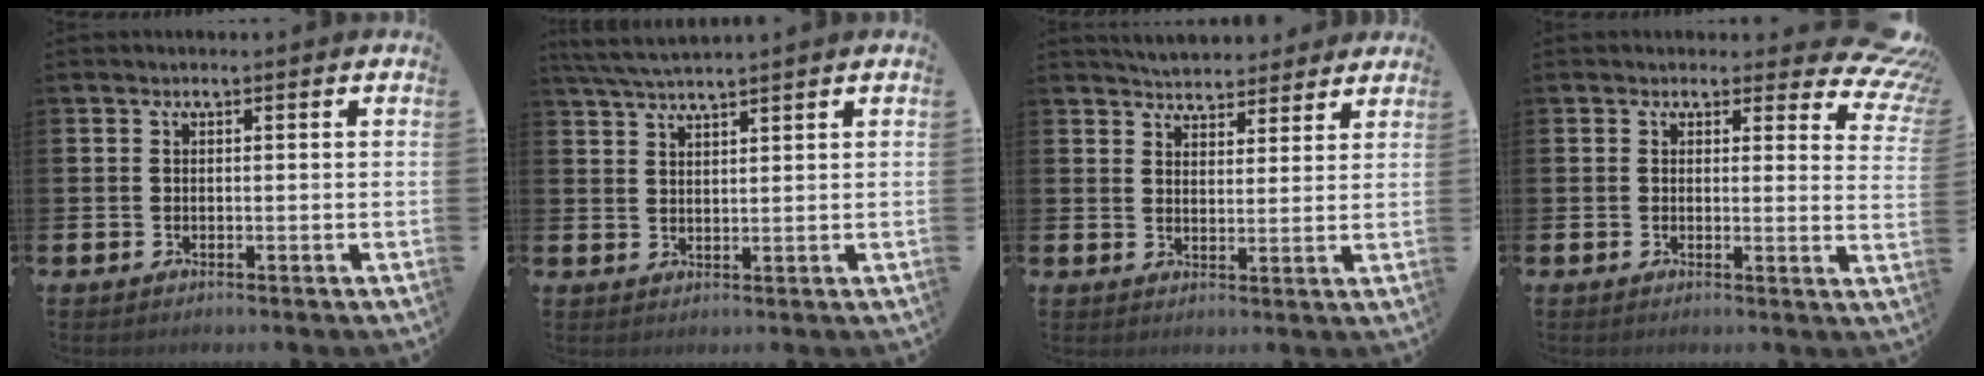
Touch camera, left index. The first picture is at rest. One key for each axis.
{"total": 3.9, "fx": 3.7, "fy": -0.1, "fz": 1.2, "tx": -0.039, "ty": -0.009, "tz": 0.069}
{"total": 4.8, "fx": 4.6, "fy": 1.2, "fz": 0.0, "tx": -0.015, "ty": -0.020, "tz": 0.084}
{"total": 3.3, "fx": 2.5, "fy": 1.9, "fz": 1.1, "tx": -0.010, "ty": -0.021, "tz": 0.035}